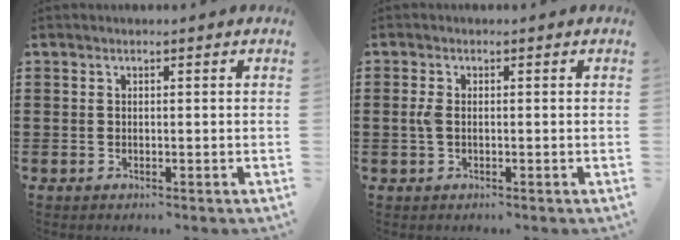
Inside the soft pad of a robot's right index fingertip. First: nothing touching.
{"total": 2.1, "force": [-0.1, 1.0, 1.8], "torque": [-0.051, -0.003, -0.009]}